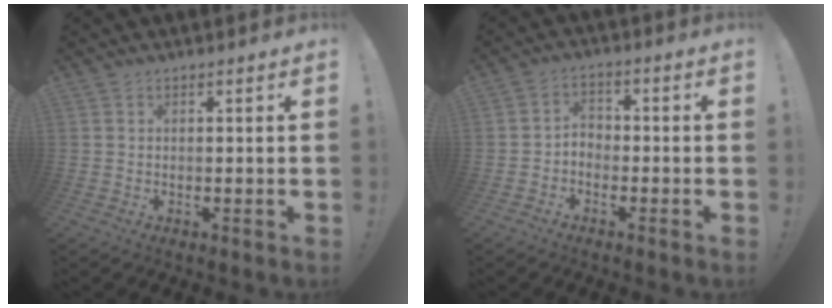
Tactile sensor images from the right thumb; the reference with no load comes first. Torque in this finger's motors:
{"motor_torque": [0.10, 0.53, 0.56, -0.57, -0.02]}